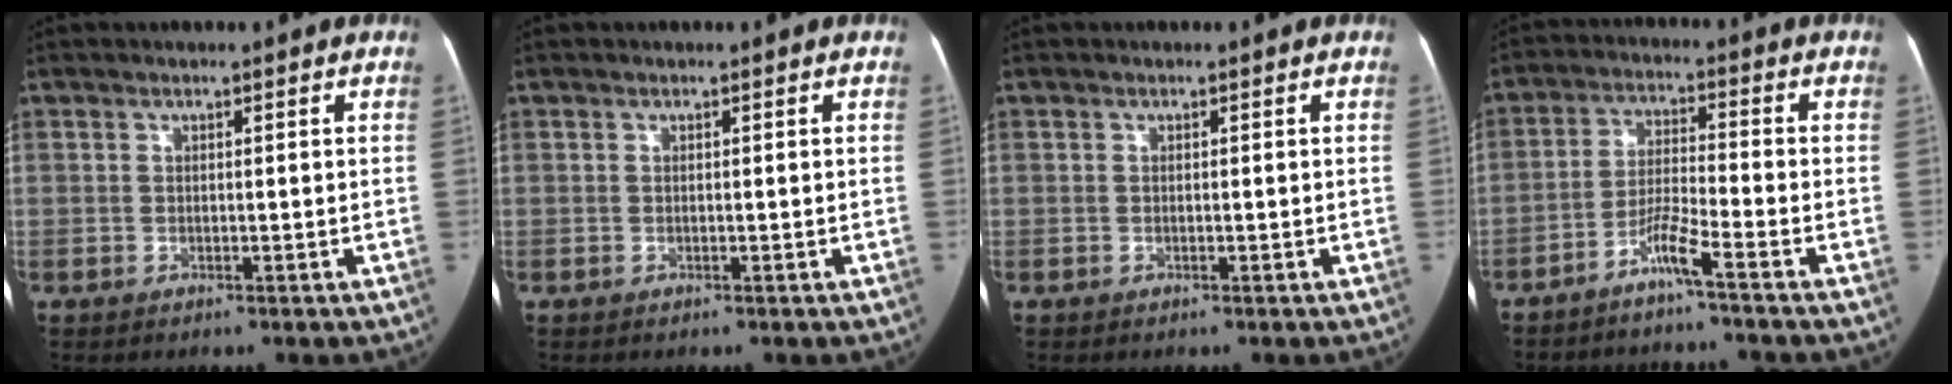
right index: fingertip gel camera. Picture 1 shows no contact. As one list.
[{"total": 0.0}, {"total": 0.0}, {"total": 5.0, "force": [-3.9, -0.6, 3.2], "torque": [-0.067, -0.004, -0.081]}]